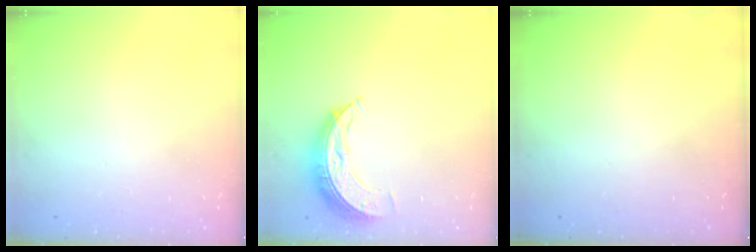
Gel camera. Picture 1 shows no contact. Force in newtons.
{"total": 8.3, "press": 8.3, "slide": 0.6}
{"total": 0.0}